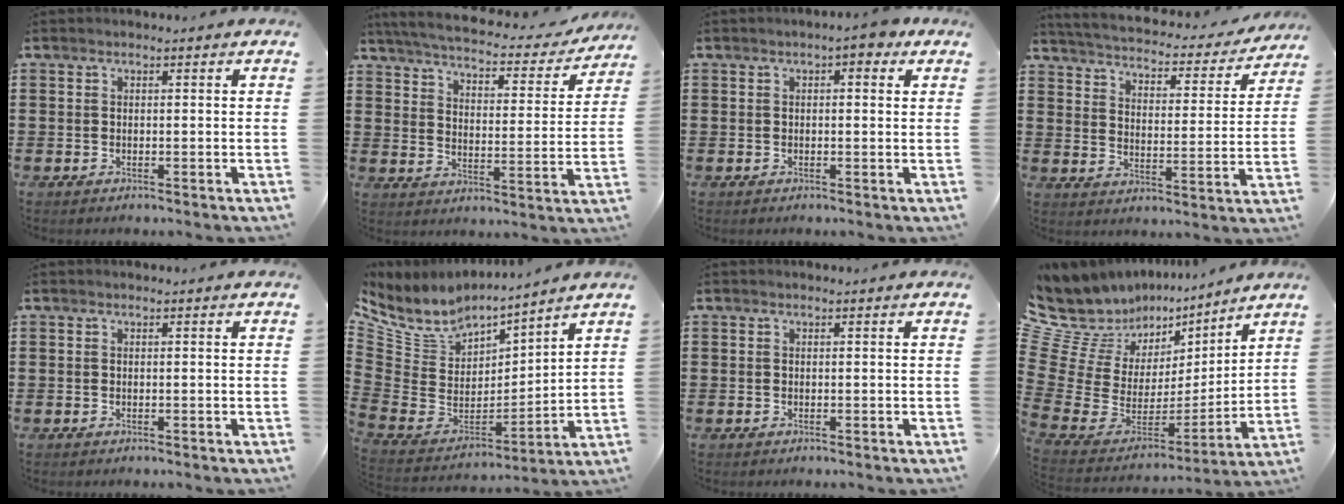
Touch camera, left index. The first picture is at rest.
{"total": 4.0, "force": [3.7, 0.3, 1.6], "torque": [-0.053, -0.027, 0.055]}
{"total": 2.7, "force": [1.1, 0.8, 2.3], "torque": [-0.031, 0.000, 0.014]}
{"total": 2.8, "force": [2.7, 0.1, 0.7], "torque": [-0.033, -0.027, 0.036]}
{"total": 0.0}
{"total": 6.5, "force": [5.3, 3.5, 1.4], "torque": [-0.074, -0.052, 0.094]}
{"total": 0.0}
{"total": 8.9, "force": [5.0, 7.0, 2.5], "torque": [-0.112, -0.061, 0.085]}